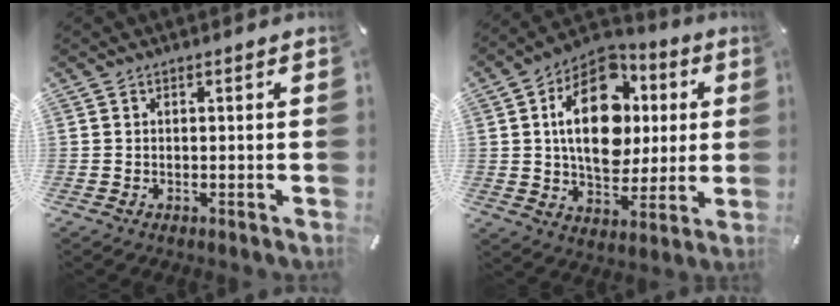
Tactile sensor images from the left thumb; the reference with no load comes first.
{"total": 20.1, "force": [3.4, 13.8, 14.1], "torque": [-0.244, 0.000, 0.059]}